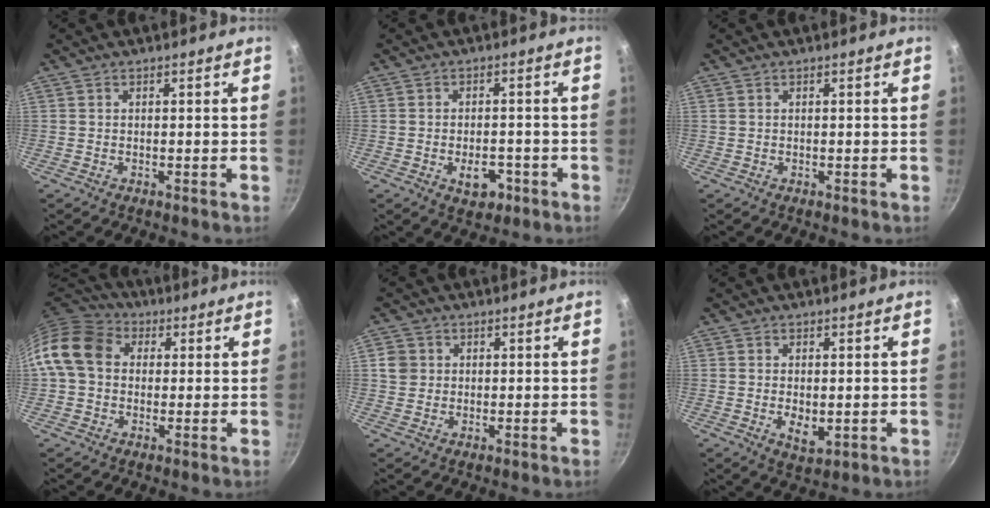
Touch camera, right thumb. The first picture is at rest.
{"total": 5.4, "force": [-2.2, 3.3, 3.6], "torque": [-0.034, 0.011, -0.026]}
{"total": 0.0}
{"total": 11.9, "force": [1.6, 9.5, 7.0], "torque": [-0.107, 0.025, 0.009]}
{"total": 3.6, "force": [0.5, 3.3, 1.2], "torque": [-0.005, 0.007, 0.006]}
{"total": 4.5, "force": [-0.6, 2.4, 3.7], "torque": [-0.060, -0.010, -0.002]}